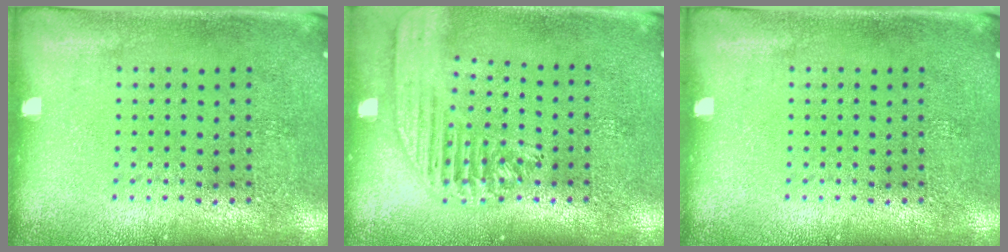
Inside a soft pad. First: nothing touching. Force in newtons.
{"total": 1.7, "press": 1.5, "slide": 0.7}
{"total": 0.0}